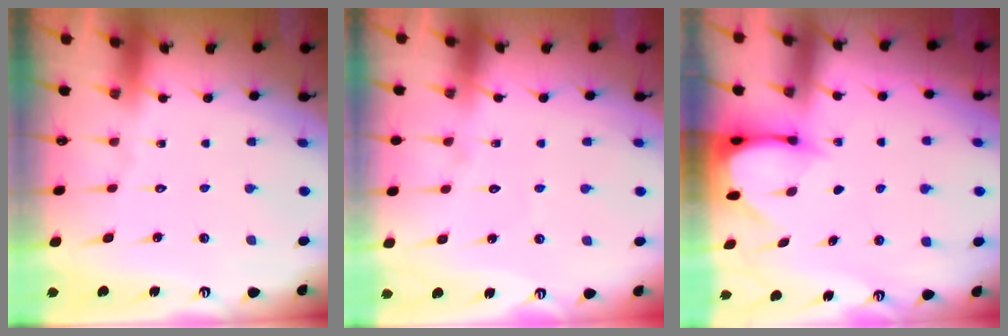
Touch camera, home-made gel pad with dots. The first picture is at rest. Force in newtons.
{"total": 2.7, "press": 2.7, "slide": 0.3}
{"total": 3.4, "press": 3.4, "slide": 0.3}